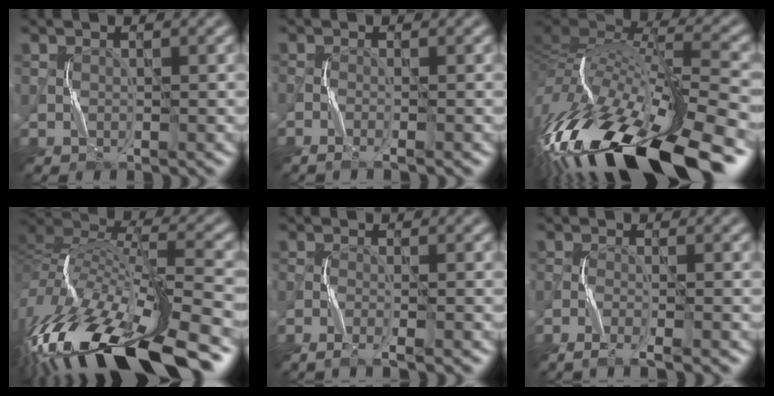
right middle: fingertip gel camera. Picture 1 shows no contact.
{"total": 1.5, "force": [-1.0, 0.1, 1.1], "torque": [-0.021, -0.003, -0.025]}
{"total": 17.8, "force": [-8.1, 6.0, 14.7], "torque": [-0.277, -0.007, -0.135]}
{"total": 16.5, "force": [-8.4, 5.7, 13.1], "torque": [-0.263, 0.002, -0.146]}
{"total": 2.4, "force": [-1.7, 0.3, 1.7], "torque": [-0.031, -0.003, -0.042]}
{"total": 2.9, "force": [-2.1, 0.4, 2.0], "torque": [-0.035, -0.002, -0.050]}